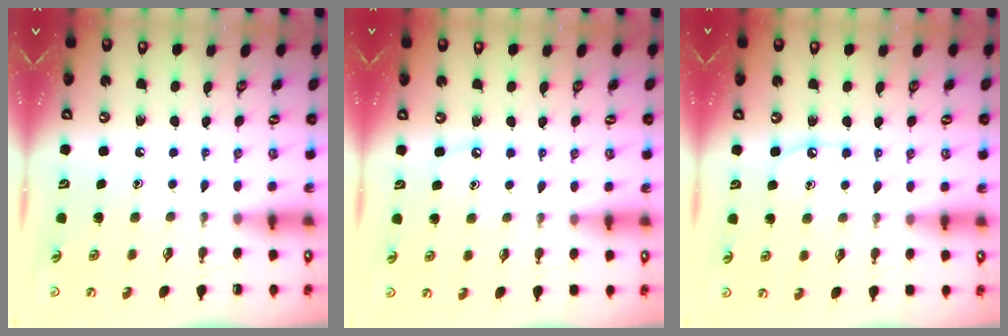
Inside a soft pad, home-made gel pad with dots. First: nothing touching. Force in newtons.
{"total": 4.2, "press": 4.2, "slide": 0.6}
{"total": 5.4, "press": 5.3, "slide": 0.6}